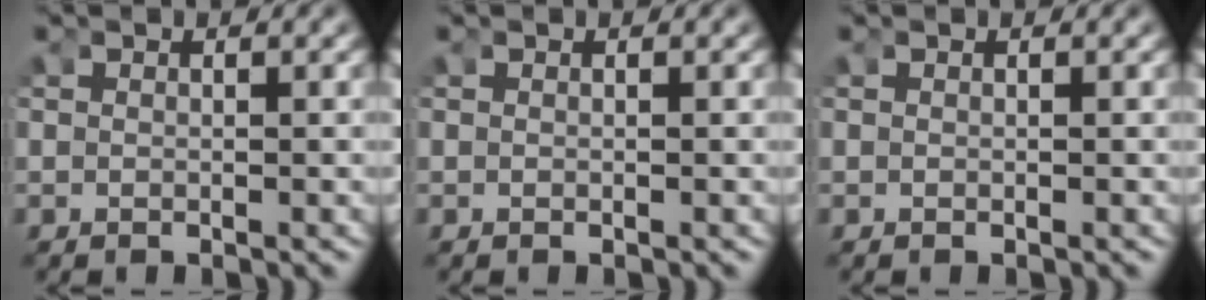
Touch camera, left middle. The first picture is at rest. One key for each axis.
{"total": 0.0}
{"total": 0.0}